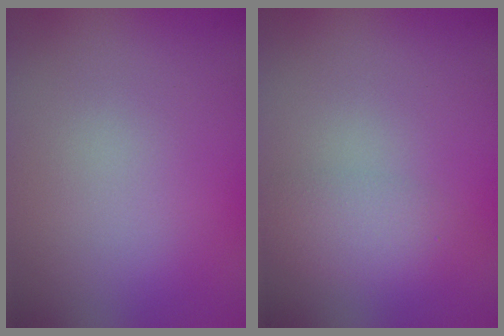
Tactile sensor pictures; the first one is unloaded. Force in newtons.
{"total": 2.3, "press": 2.3, "slide": 0.1}